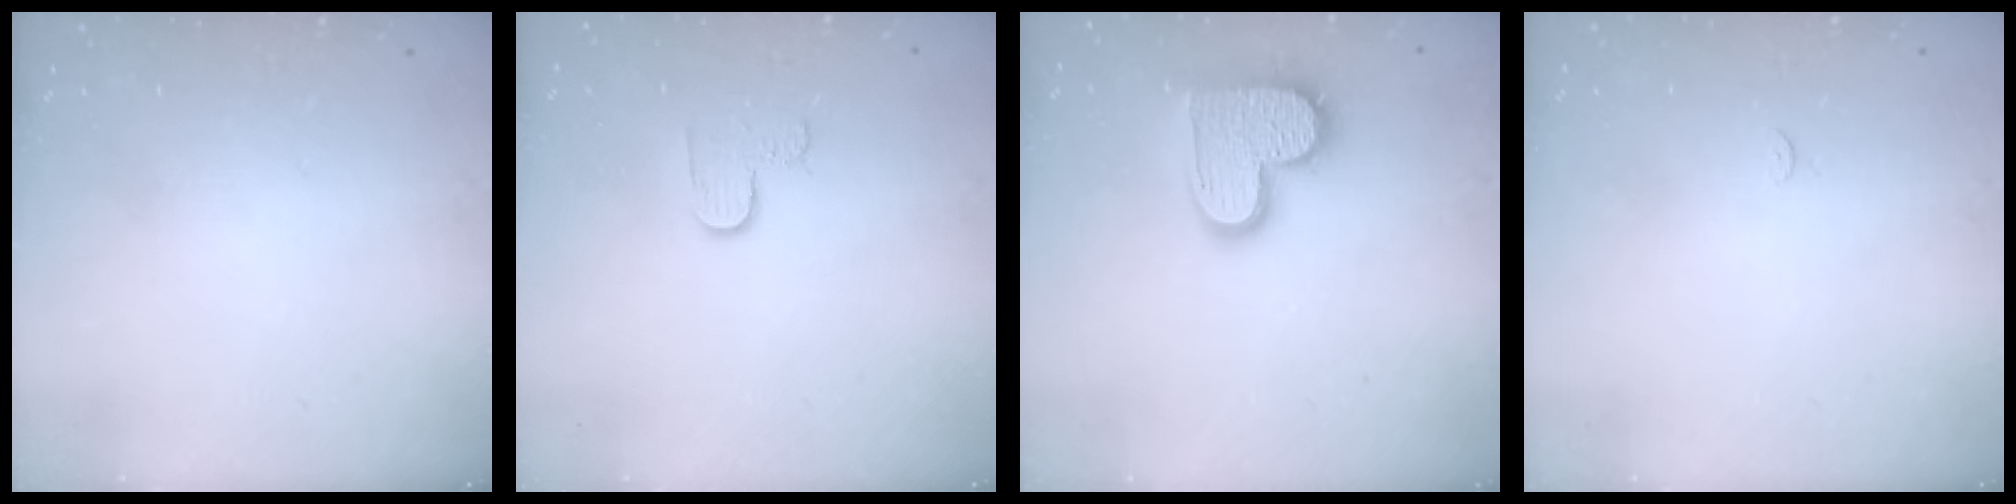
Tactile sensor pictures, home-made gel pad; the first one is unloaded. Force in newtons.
{"total": 3.1, "press": 3.1, "slide": 0.4}
{"total": 13.8, "press": 13.8, "slide": 0.6}
{"total": 2.3, "press": 2.3, "slide": 0.3}